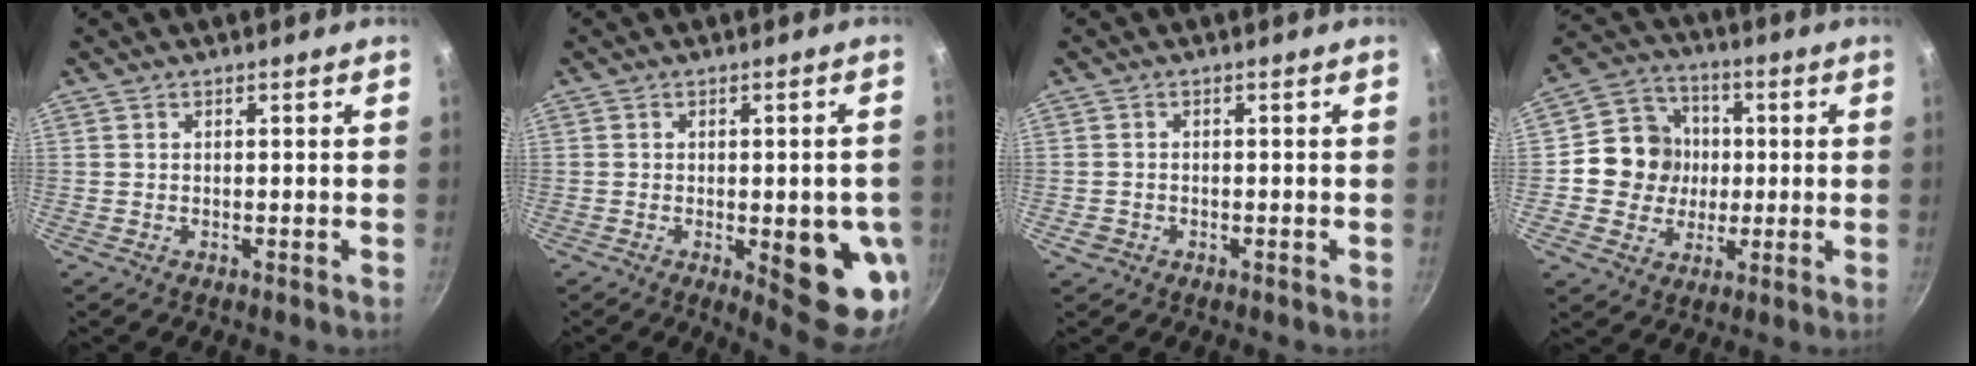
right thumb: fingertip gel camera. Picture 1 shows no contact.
{"total": 12.4, "force": [-2.8, 4.1, 11.4], "torque": [-0.108, -0.002, -0.028]}
{"total": 2.1, "force": [-0.9, 1.6, 0.8], "torque": [-0.015, 0.006, -0.013]}
{"total": 11.7, "force": [0.2, 11.0, 4.1], "torque": [-0.034, 0.022, -0.009]}